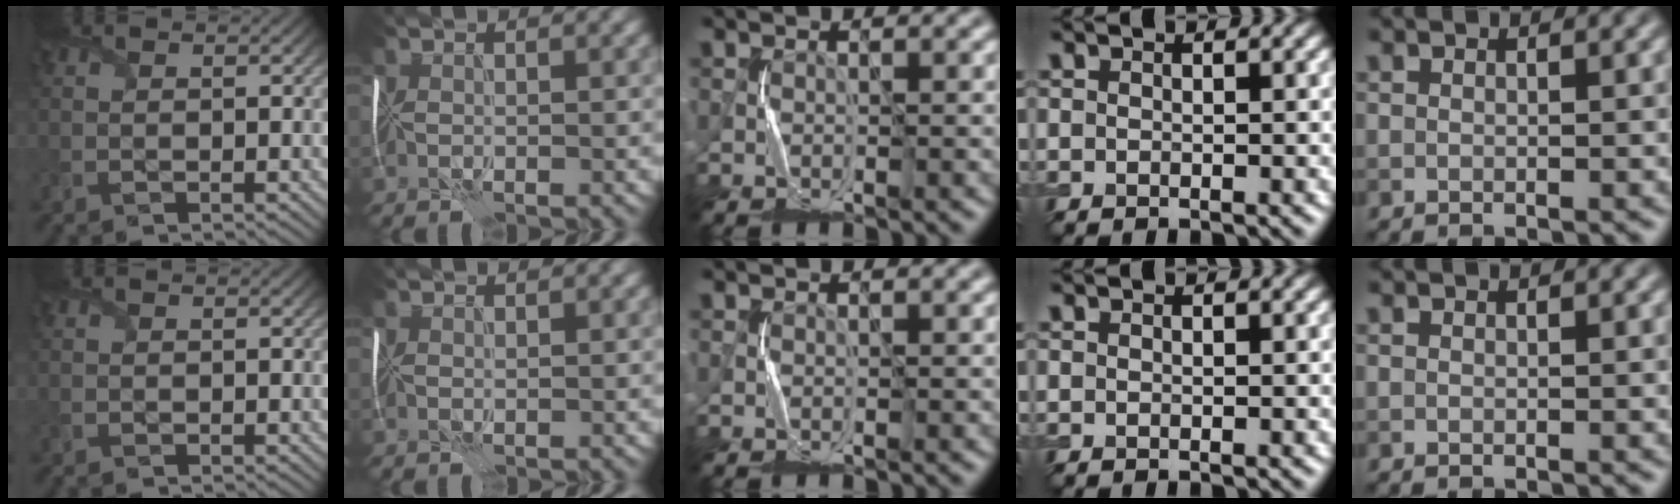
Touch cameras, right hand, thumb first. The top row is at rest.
{"index": {"total": 1.1, "force": [1.0, 0.3, 0.3], "torque": [-0.005, 0.004, 0.016]}}